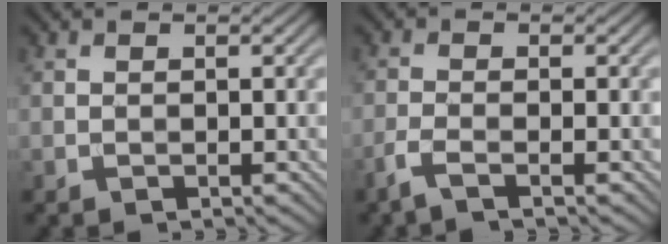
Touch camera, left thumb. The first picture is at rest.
{"total": 2.5, "force": [-1.7, 0.3, 1.8], "torque": [-0.039, -0.002, -0.046]}